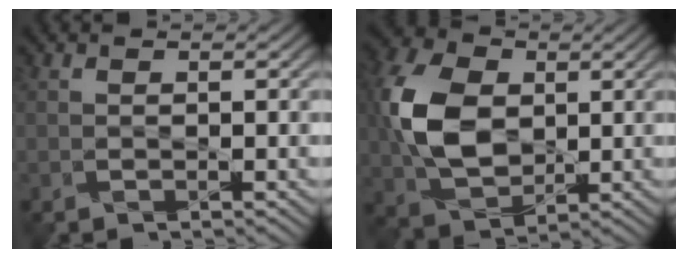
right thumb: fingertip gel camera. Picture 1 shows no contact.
{"total": 11.3, "force": [1.3, 7.8, 8.1], "torque": [-0.212, 0.010, 0.023]}